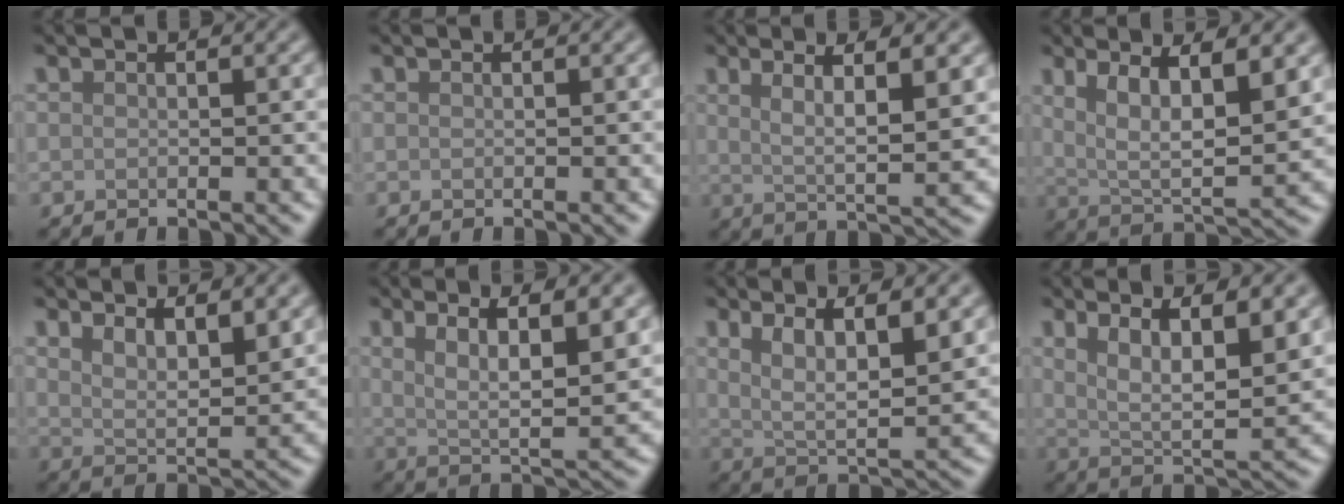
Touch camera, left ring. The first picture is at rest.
{"total": 0.0}
{"total": 5.5, "force": [2.2, 1.2, 4.9], "torque": [-0.080, -0.004, 0.041]}
{"total": 7.5, "force": [2.8, 2.5, 6.5], "torque": [-0.117, -0.010, 0.054]}
{"total": 4.8, "force": [3.3, 1.6, 3.1], "torque": [-0.050, -0.009, 0.061]}
{"total": 7.0, "force": [2.8, 1.9, 6.1], "torque": [-0.100, -0.005, 0.054]}
{"total": 6.0, "force": [2.6, 1.9, 5.1], "torque": [-0.093, -0.011, 0.051]}
{"total": 7.8, "force": [3.3, 2.6, 6.6], "torque": [-0.118, -0.009, 0.062]}